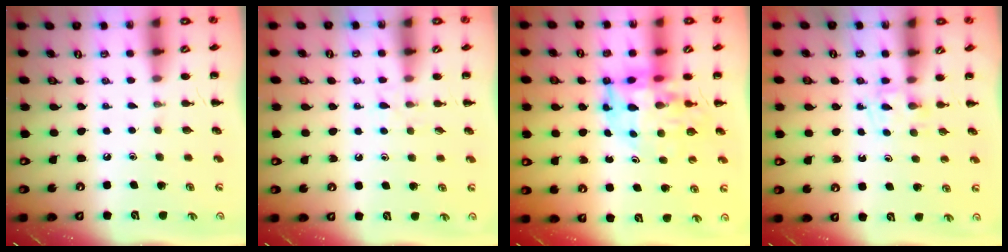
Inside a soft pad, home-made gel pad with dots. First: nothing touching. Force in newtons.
{"total": 4.5, "press": 4.1, "slide": 1.8}
{"total": 11.1, "press": 10.5, "slide": 3.6}
{"total": 4.5, "press": 4.2, "slide": 1.4}